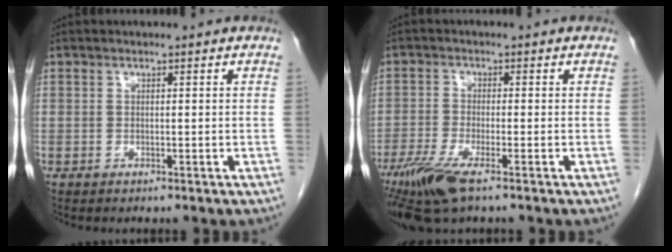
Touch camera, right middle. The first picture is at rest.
{"total": 8.0, "force": [-5.2, 1.3, 5.9], "torque": [-0.115, -0.022, -0.097]}